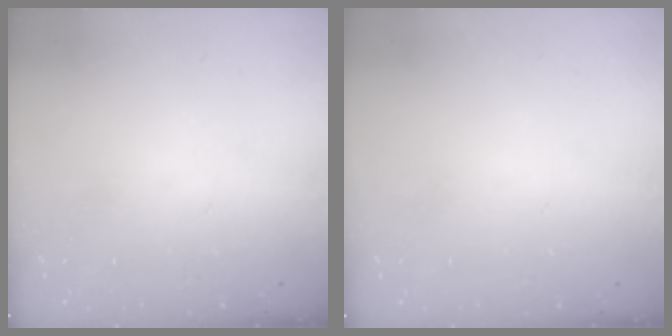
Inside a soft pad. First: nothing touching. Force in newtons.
{"total": 0.6, "press": 0.6, "slide": 0.2}